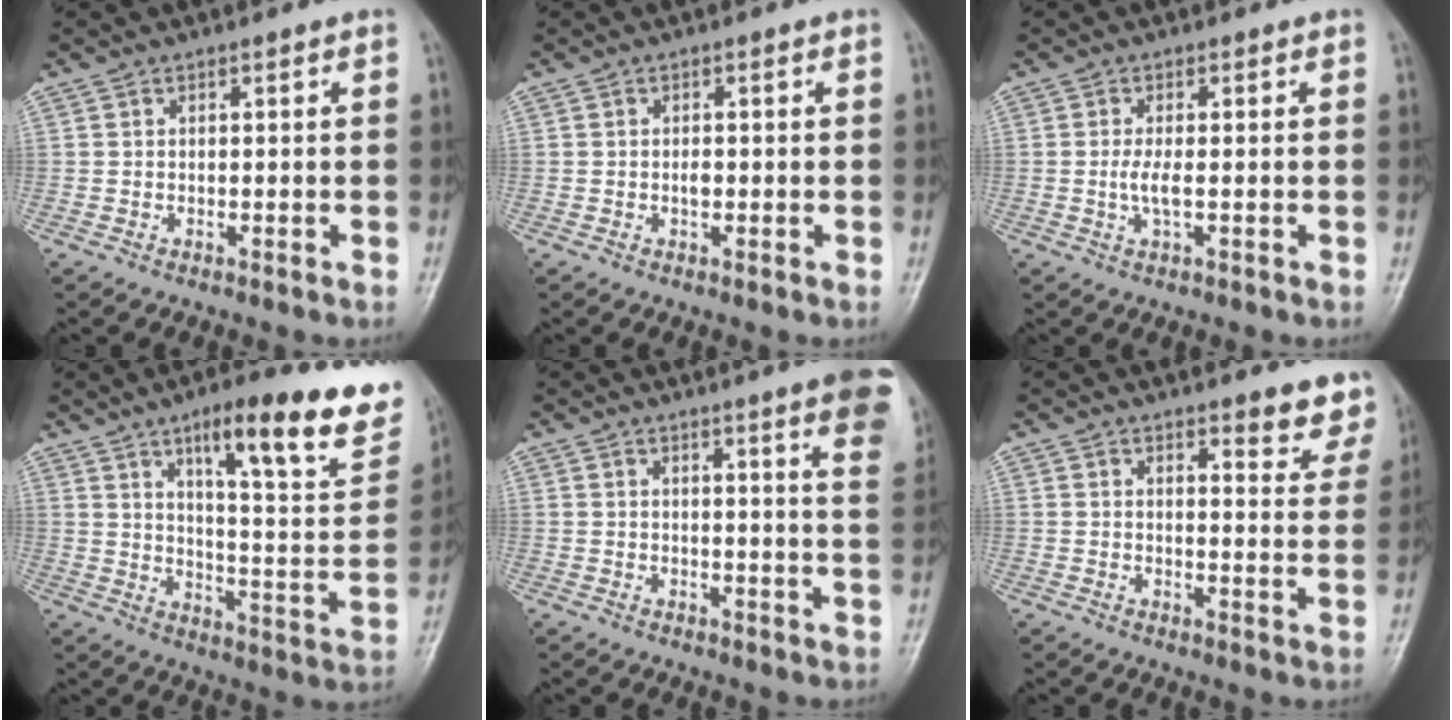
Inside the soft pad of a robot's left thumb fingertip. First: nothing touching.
{"total": 1.3, "force": [-0.2, 0.7, 1.1], "torque": [-0.017, 0.000, -0.004]}
{"total": 2.9, "force": [-0.3, 0.8, 2.7], "torque": [-0.065, -0.005, -0.007]}
{"total": 22.9, "force": [13.9, 5.5, 17.5], "torque": [-0.206, -0.056, 0.204]}
{"total": 12.5, "force": [7.8, 1.3, 9.7], "torque": [-0.101, -0.028, 0.076]}
{"total": 7.5, "force": [6.2, 2.2, 3.4], "torque": [-0.008, -0.037, 0.061]}